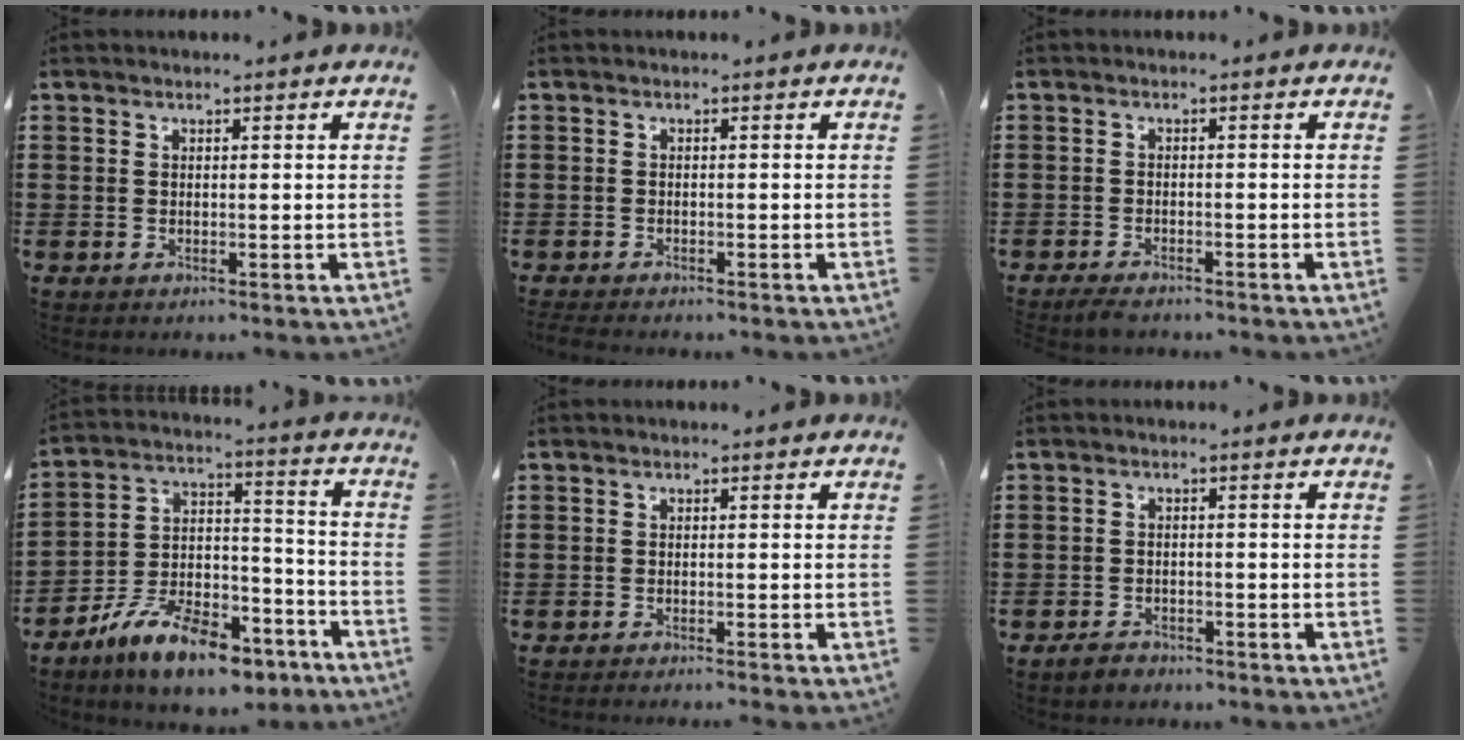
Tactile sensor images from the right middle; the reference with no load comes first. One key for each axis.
{"total": 1.0, "fx": -1.0, "fy": 0.1, "fz": 0.1, "tx": -0.005, "ty": -0.001, "tz": -0.020}
{"total": 1.7, "fx": -1.6, "fy": 0.3, "fz": 0.5, "tx": -0.019, "ty": -0.001, "tz": -0.035}
{"total": 11.8, "fx": -9.5, "fy": 3.6, "fz": 6.0, "tx": -0.117, "ty": 0.040, "tz": -0.185}
{"total": 0.8, "fx": -0.7, "fy": -0.2, "fz": 0.2, "tx": -0.004, "ty": 0.000, "tz": -0.015}
{"total": 1.9, "fx": -1.7, "fy": 0.7, "fz": 0.3, "tx": -0.011, "ty": 0.004, "tz": -0.038}